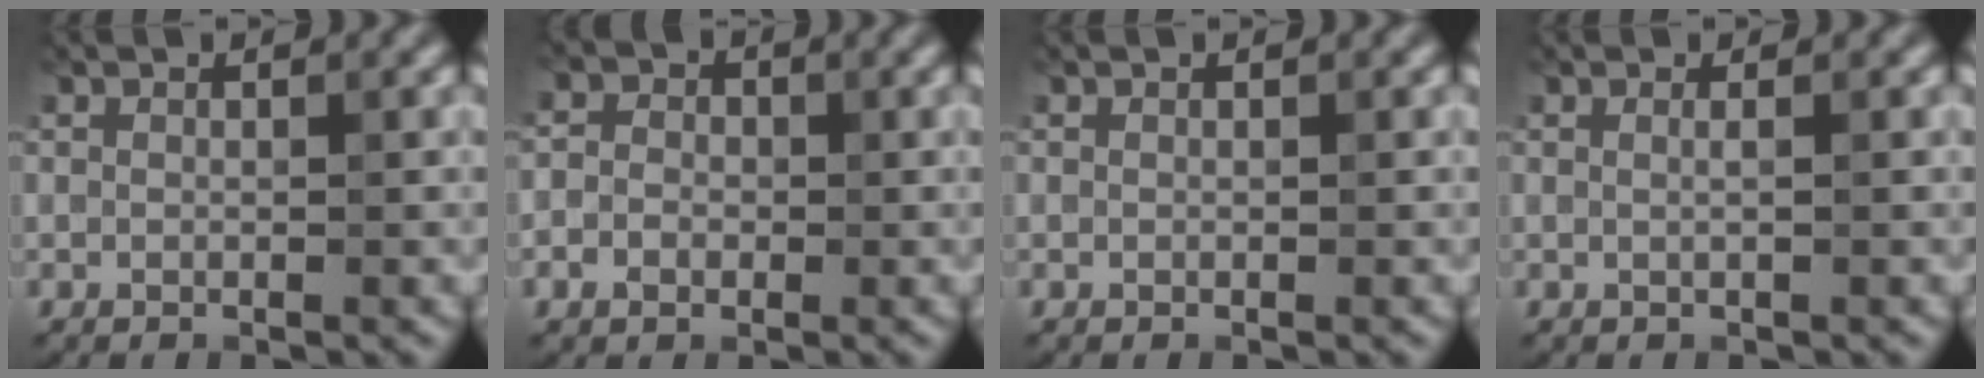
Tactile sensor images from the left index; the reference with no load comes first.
{"total": 2.5, "force": [-0.4, 2.2, 1.2], "torque": [-0.005, 0.003, -0.019]}
{"total": 0.0}
{"total": 1.1, "force": [0.3, 0.5, 1.0], "torque": [-0.007, -0.004, -0.007]}